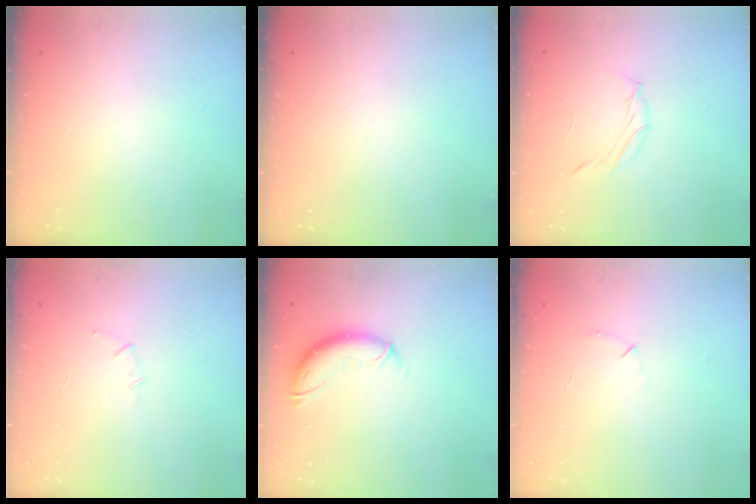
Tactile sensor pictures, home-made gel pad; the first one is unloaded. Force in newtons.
{"total": 0.0}
{"total": 4.0, "press": 3.8, "slide": 1.0}
{"total": 4.1, "press": 4.0, "slide": 1.0}
{"total": 10.3, "press": 10.3, "slide": 1.2}
{"total": 4.3, "press": 4.1, "slide": 1.1}